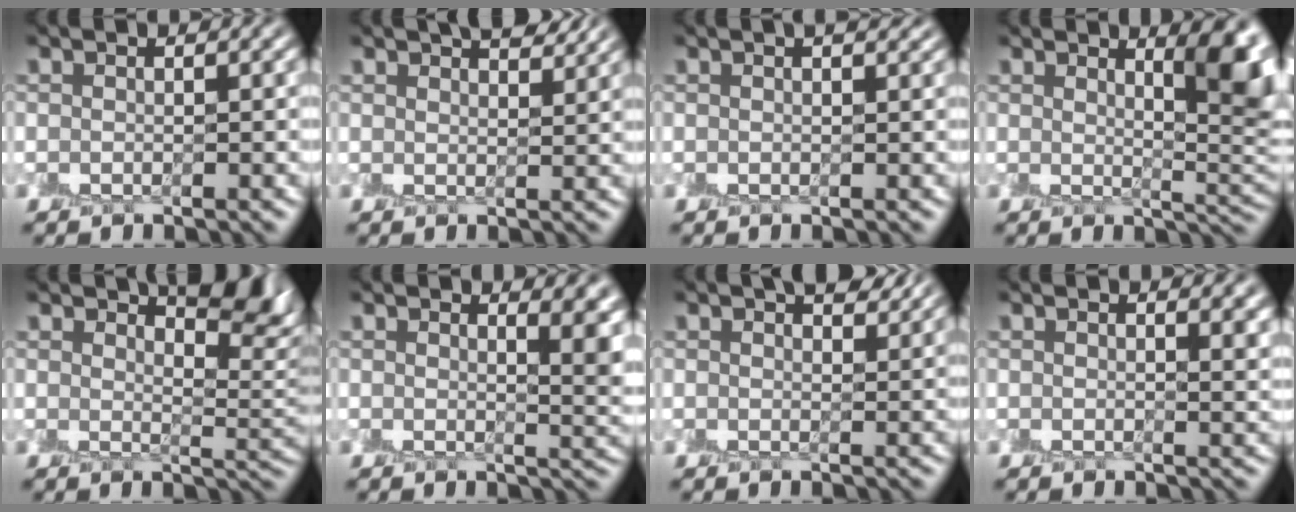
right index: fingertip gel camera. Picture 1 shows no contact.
{"total": 4.8, "force": [3.7, 1.5, 2.7], "torque": [-0.013, 0.019, 0.033]}
{"total": 2.1, "force": [1.3, 0.7, 1.5], "torque": [-0.008, 0.005, 0.004]}
{"total": 6.9, "force": [2.8, 1.8, 6.0], "torque": [-0.046, 0.007, 0.040]}
{"total": 6.6, "force": [4.4, 1.9, 4.5], "torque": [-0.039, 0.015, 0.069]}
{"total": 8.3, "force": [4.0, 3.5, 6.3], "torque": [-0.027, 0.040, 0.034]}
{"total": 4.2, "force": [3.0, 1.3, 2.6], "torque": [-0.020, 0.012, 0.029]}
{"total": 5.5, "force": [2.9, 2.4, 4.0], "torque": [-0.017, 0.028, 0.016]}